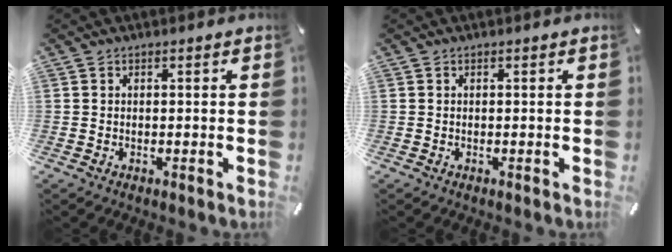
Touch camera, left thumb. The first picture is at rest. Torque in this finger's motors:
{"motor_torque": [-0.03, 0.05, -0.06, 0.05, -0.02]}